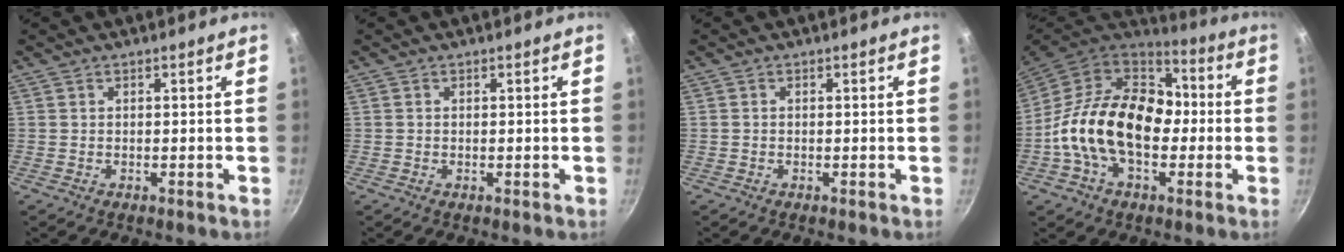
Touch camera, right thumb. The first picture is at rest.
{"total": 0.0}
{"total": 0.0}
{"total": 22.3, "force": [-1.7, 14.9, 16.5], "torque": [-0.249, 0.040, -0.043]}